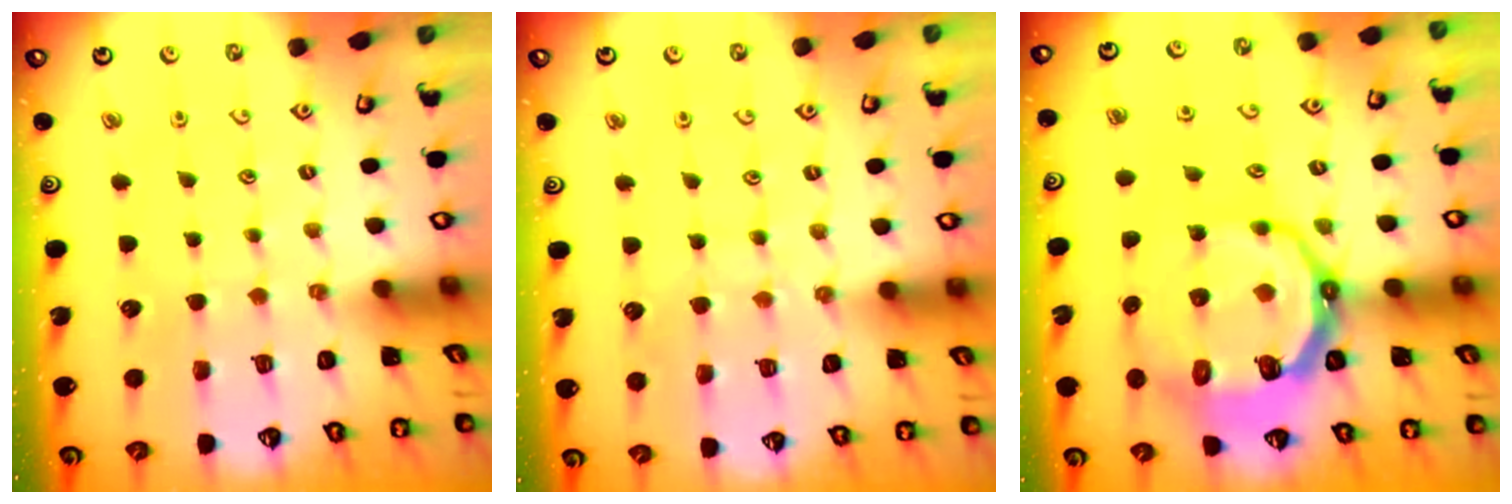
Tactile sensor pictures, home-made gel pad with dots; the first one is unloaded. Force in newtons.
{"total": 6.2, "press": 6.2, "slide": 0.7}
{"total": 13.2, "press": 12.4, "slide": 4.4}